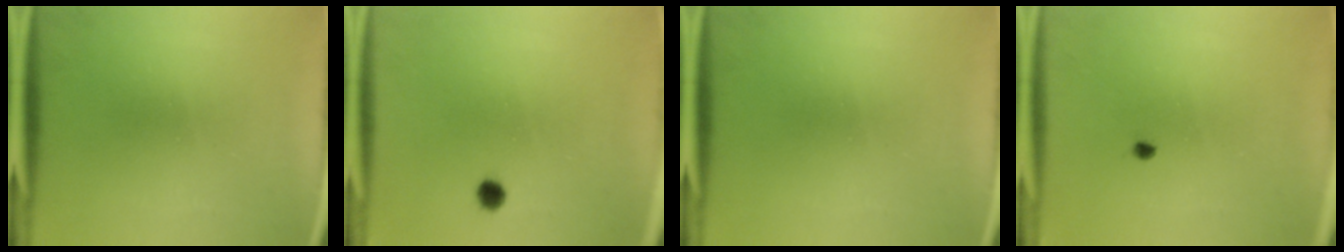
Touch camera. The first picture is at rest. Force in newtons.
{"total": 1.8}
{"total": 0.0}
{"total": 0.7}